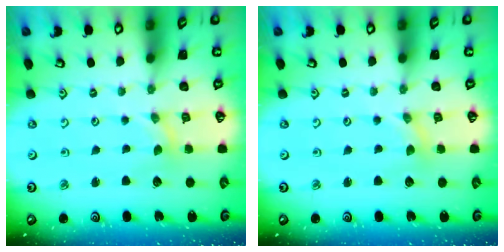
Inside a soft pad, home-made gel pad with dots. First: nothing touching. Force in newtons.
{"total": 0.5, "press": 0.5, "slide": 0.0}